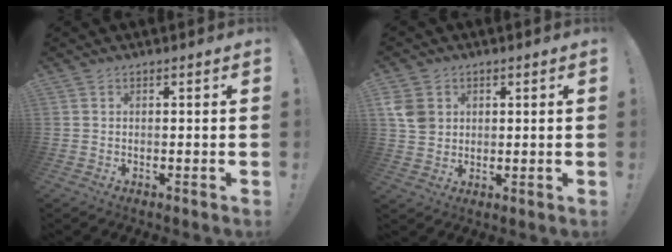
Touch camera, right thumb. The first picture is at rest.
{"total": 6.7, "force": [2.0, 5.6, 3.0], "torque": [-0.056, -0.002, 0.039]}